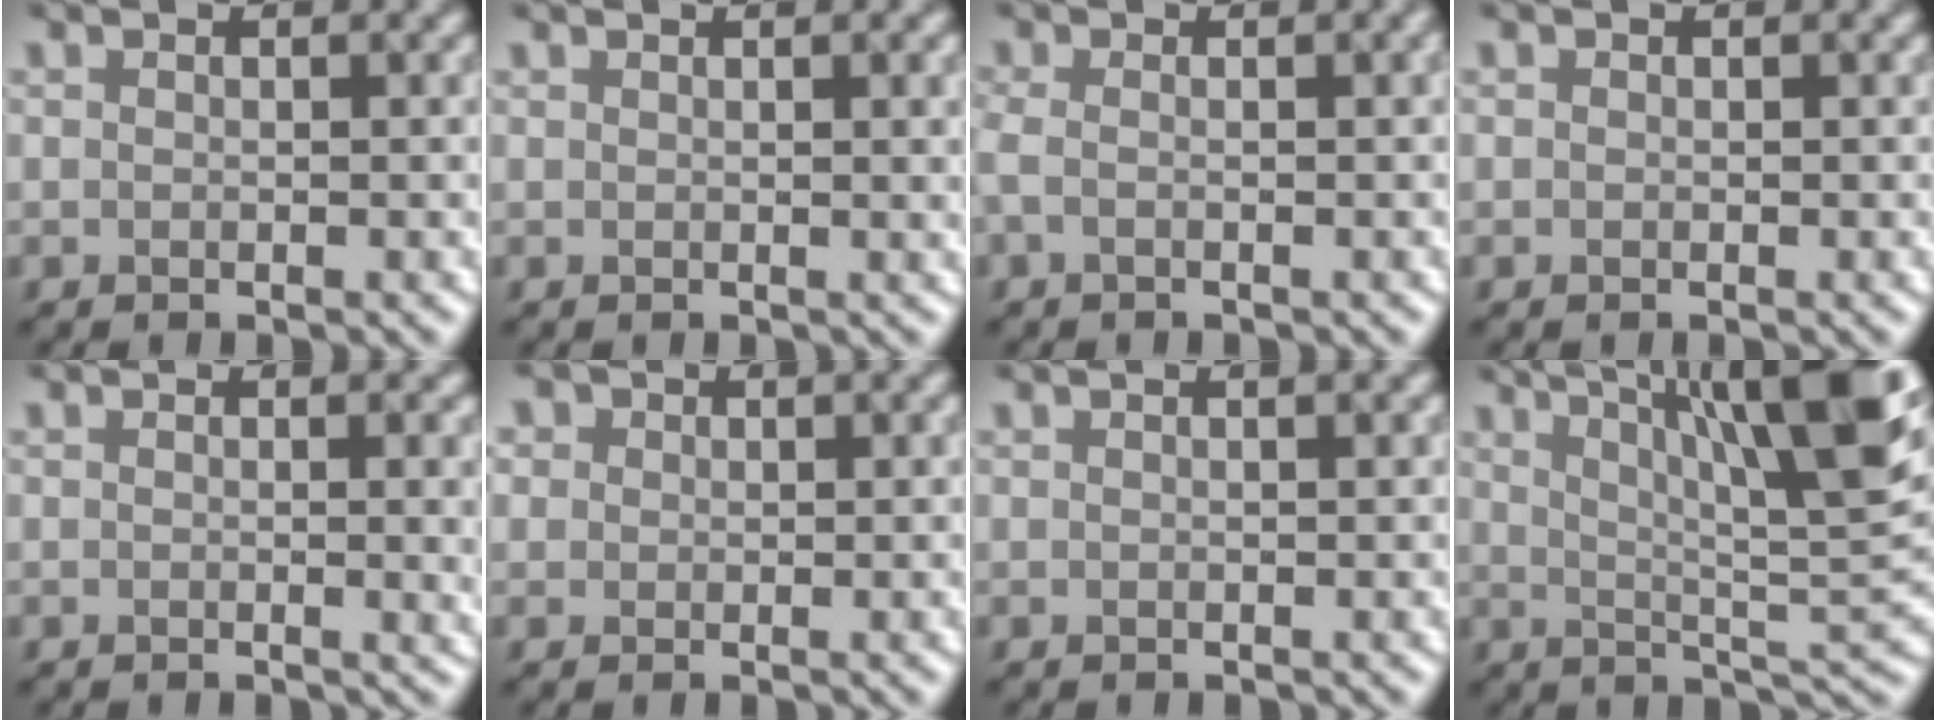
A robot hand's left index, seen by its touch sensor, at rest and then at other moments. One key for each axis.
{"total": 2.2, "fx": 0.9, "fy": 0.7, "fz": 1.8, "tx": -0.013, "ty": 0.005, "tz": 0.011}
{"total": 3.0, "fx": 0.0, "fy": 1.2, "fz": 2.7, "tx": -0.040, "ty": 0.006, "tz": -0.011}
{"total": 0.0}
{"total": 2.7, "fx": 0.2, "fy": 0.9, "fz": 2.6, "tx": -0.019, "ty": 0.001, "tz": 0.000}
{"total": 1.8, "fx": 0.9, "fy": 1.5, "fz": 0.6, "tx": -0.010, "ty": 0.004, "tz": 0.003}
{"total": 1.2, "fx": 0.8, "fy": 0.4, "fz": 0.9, "tx": -0.008, "ty": 0.001, "tz": 0.002}
{"total": 13.4, "fx": 6.5, "fy": 3.0, "fz": 11.3, "tx": -0.149, "ty": 0.015, "tz": 0.100}